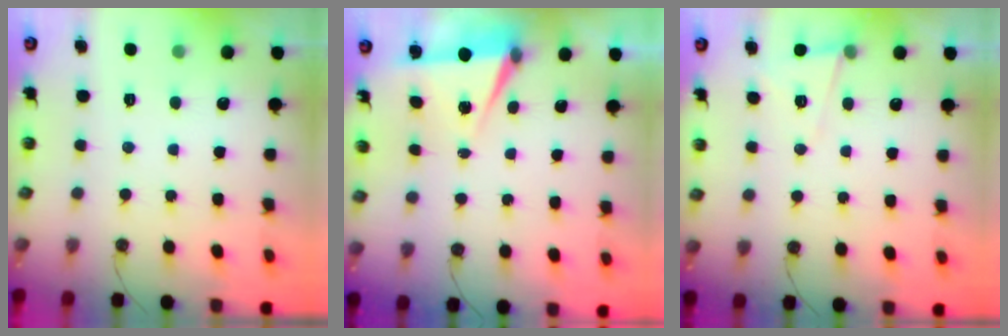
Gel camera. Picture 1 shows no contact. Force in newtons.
{"total": 5.8, "press": 3.5, "slide": 4.6}
{"total": 4.6, "press": 4.5, "slide": 1.0}